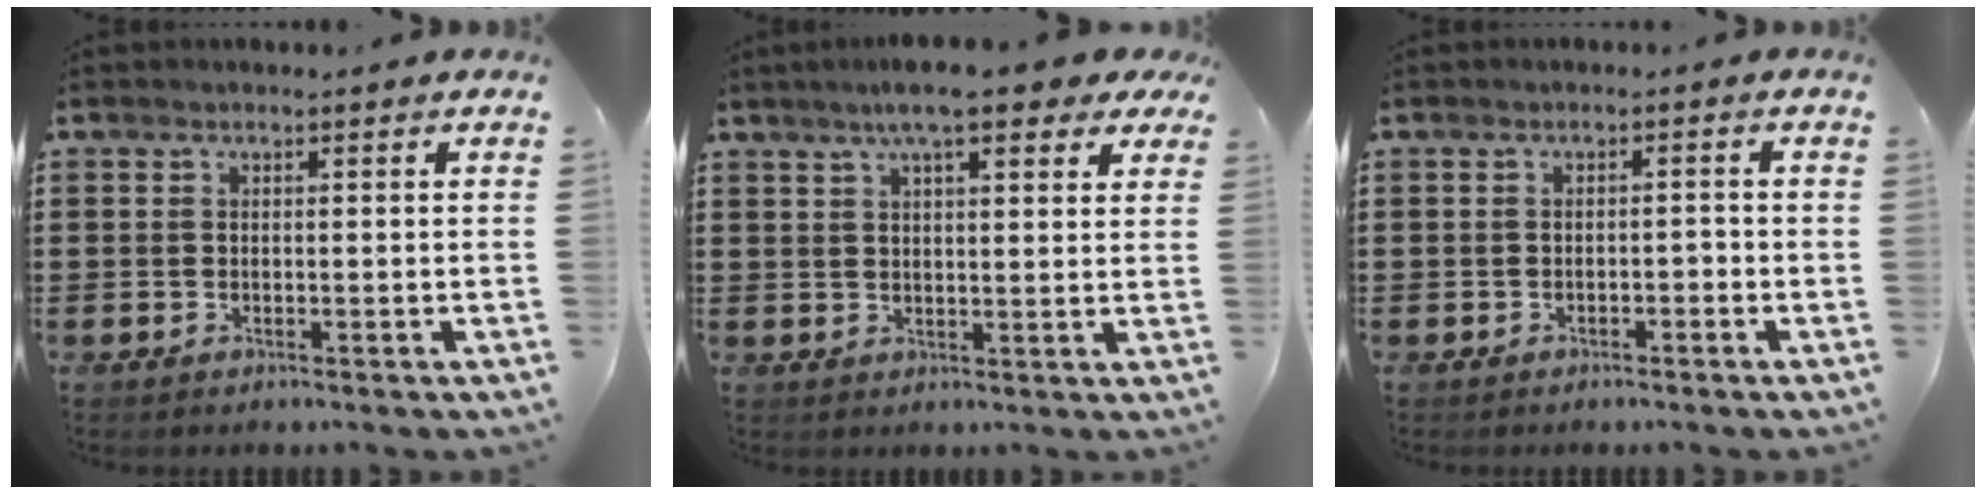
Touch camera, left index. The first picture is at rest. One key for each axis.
{"total": 7.3, "fx": 5.3, "fy": 1.2, "fz": 4.9, "tx": -0.093, "ty": -0.004, "tz": 0.091}
{"total": 1.2, "fx": -1.0, "fy": 0.4, "fz": 0.3, "tx": -0.014, "ty": -0.001, "tz": -0.023}